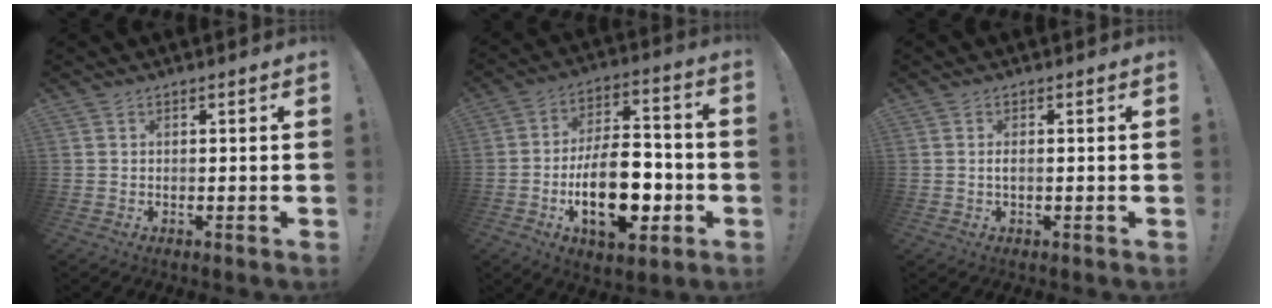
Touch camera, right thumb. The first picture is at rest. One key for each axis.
{"total": 22.1, "fx": -6.3, "fy": 11.5, "fz": 17.8, "tx": -0.310, "ty": 0.034, "tz": -0.094}
{"total": 1.3, "fx": -0.3, "fy": 0.3, "fz": 1.2, "tx": -0.019, "ty": 0.001, "tz": -0.006}